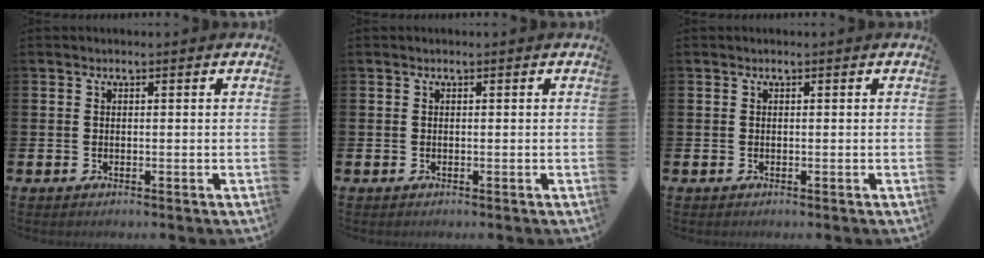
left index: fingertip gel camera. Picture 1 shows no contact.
{"total": 0.0}
{"total": 0.0}